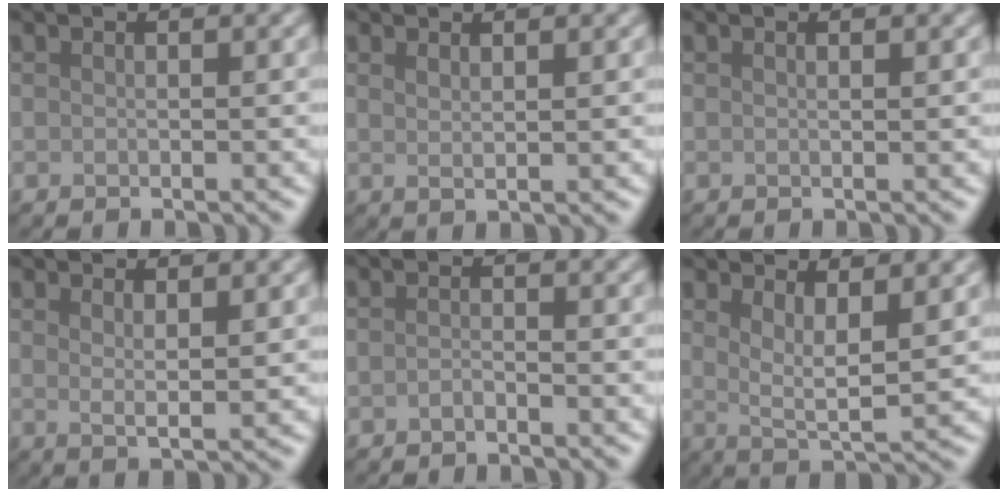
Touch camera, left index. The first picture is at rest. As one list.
[{"total": 1.3, "force": [0.8, 0.4, 1.0], "torque": [-0.014, -0.001, 0.012]}, {"total": 0.8, "force": [0.4, 0.2, 0.7], "torque": [-0.007, 0.002, 0.001]}, {"total": 2.2, "force": [1.2, 0.5, 1.8], "torque": [-0.025, -0.006, 0.018]}, {"total": 0.8, "force": [-0.6, 0.2, 0.5], "torque": [-0.011, 0.002, -0.013]}, {"total": 4.2, "force": [2.0, 1.1, 3.5], "torque": [-0.063, -0.013, 0.036]}]